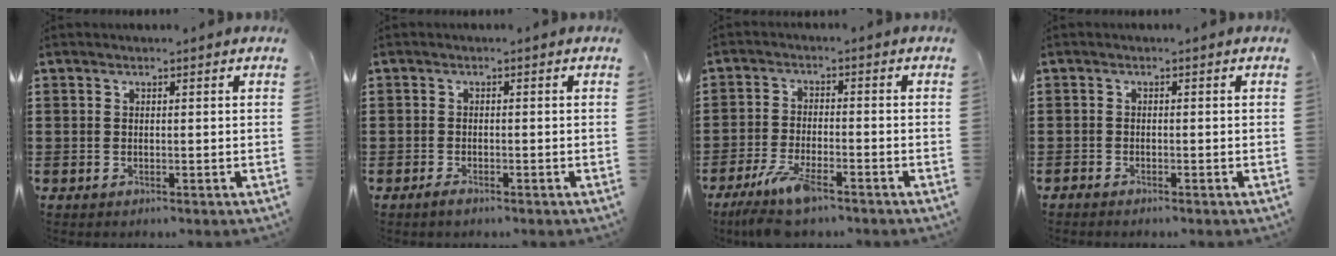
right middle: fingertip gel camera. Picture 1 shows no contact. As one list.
[{"total": 1.0, "force": [-0.8, 0.4, 0.5], "torque": [-0.013, -0.004, -0.015]}, {"total": 7.0, "force": [-5.1, 1.5, 4.6], "torque": [-0.104, -0.013, -0.098]}, {"total": 0.8, "force": [-0.8, 0.1, 0.1], "torque": [-0.004, -0.001, -0.016]}]